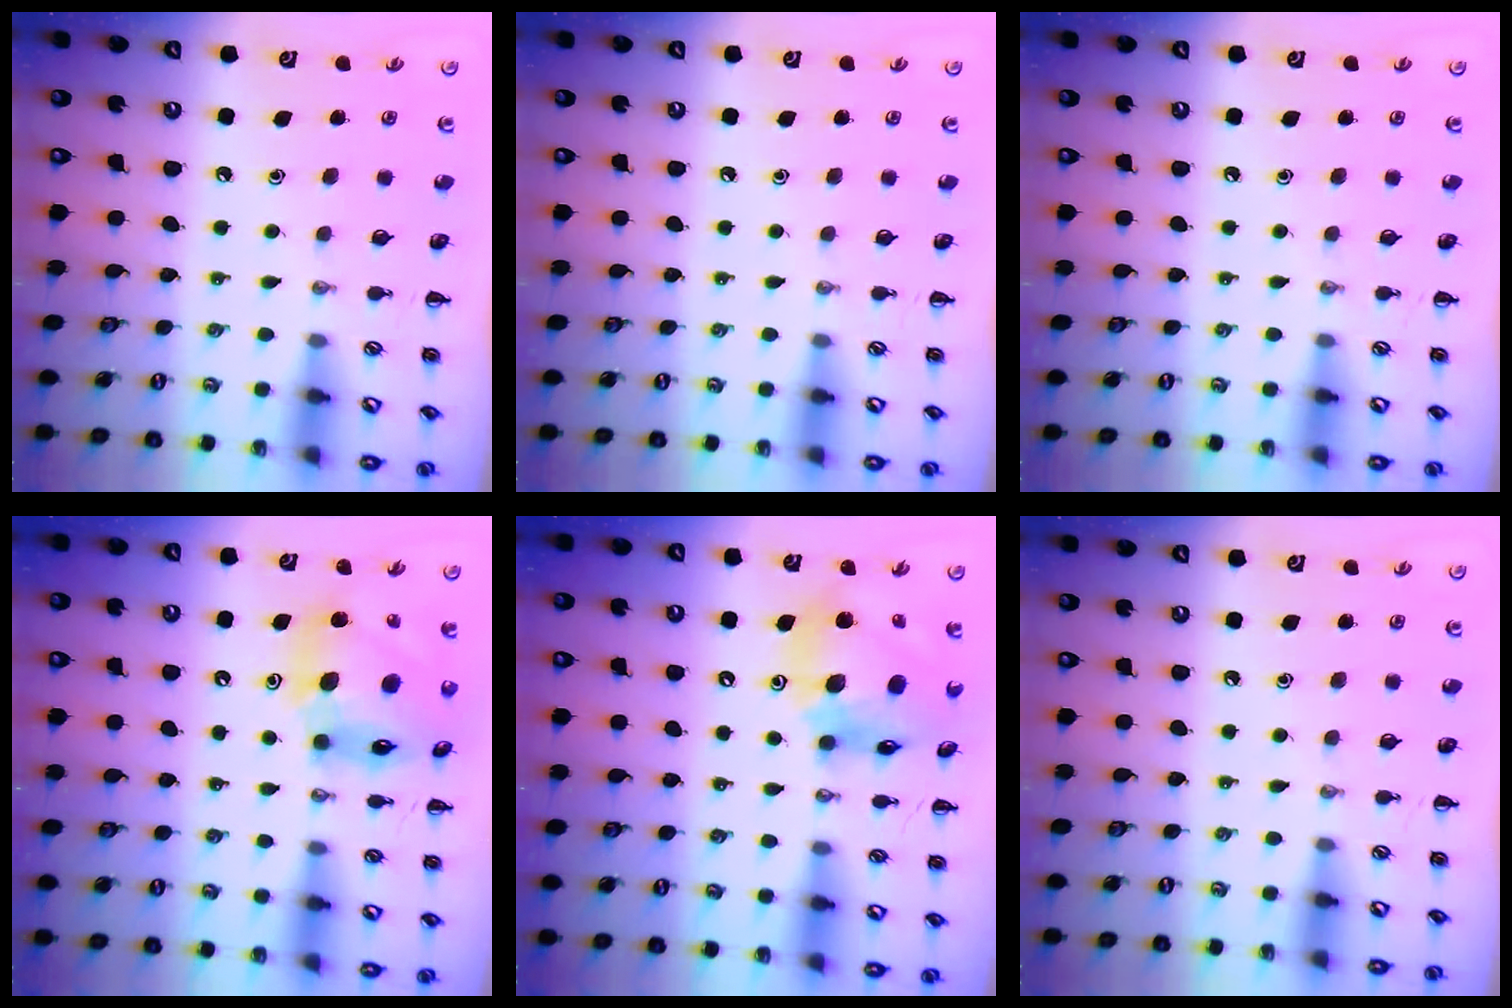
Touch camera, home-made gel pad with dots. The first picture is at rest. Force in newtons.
{"total": 0.0}
{"total": 0.0}
{"total": 14.4, "press": 13.8, "slide": 4.0}
{"total": 15.4, "press": 14.7, "slide": 4.6}
{"total": 0.0}